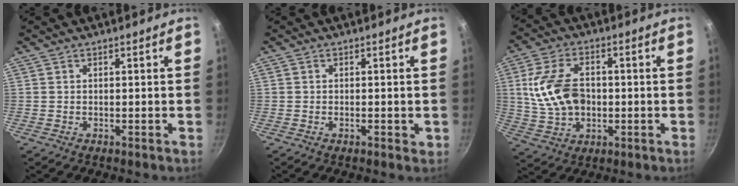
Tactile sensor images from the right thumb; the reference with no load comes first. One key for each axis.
{"total": 1.5, "fx": -0.5, "fy": 0.7, "fz": 1.3, "tx": -0.017, "ty": 0.000, "tz": -0.007}
{"total": 12.8, "fx": 0.5, "fy": 8.8, "fz": 9.3, "tx": -0.169, "ty": 0.009, "tz": 0.016}